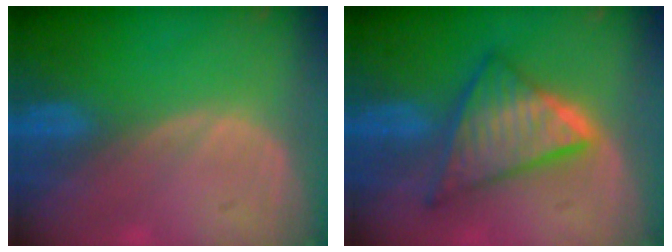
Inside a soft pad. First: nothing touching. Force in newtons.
{"total": 9.1, "press": 9.1, "slide": 0.7}